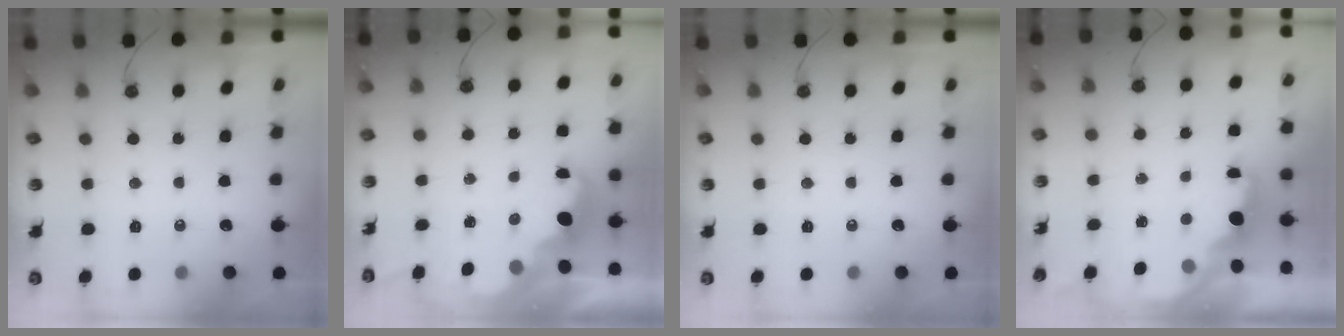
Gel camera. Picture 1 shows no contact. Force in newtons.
{"total": 2.6, "press": 2.6, "slide": 0.5}
{"total": 0.0}
{"total": 2.3, "press": 2.2, "slide": 0.8}